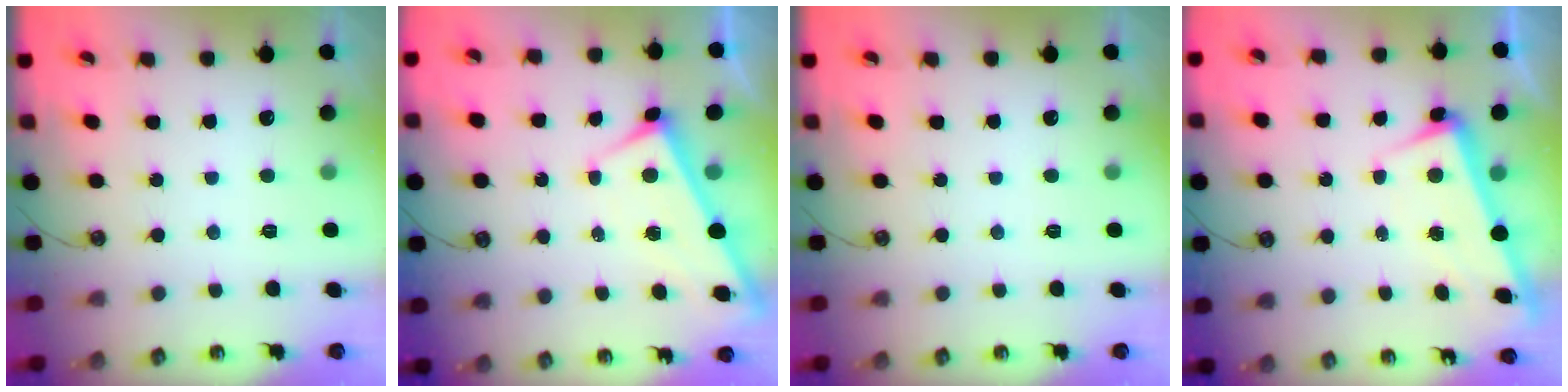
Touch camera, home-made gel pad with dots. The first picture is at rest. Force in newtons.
{"total": 2.7, "press": 2.7, "slide": 0.3}
{"total": 0.0}
{"total": 3.1, "press": 3.0, "slide": 1.0}